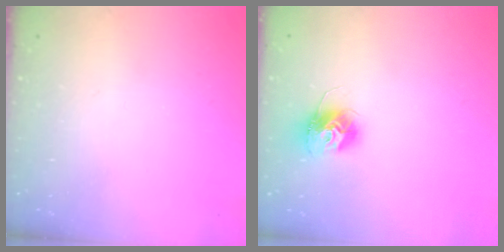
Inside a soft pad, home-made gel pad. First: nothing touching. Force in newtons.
{"total": 11.1, "press": 11.1, "slide": 0.9}